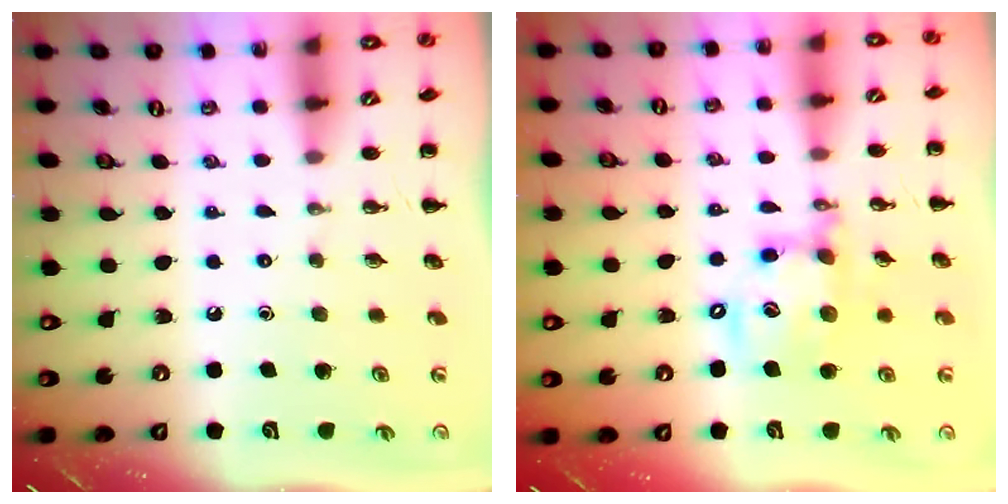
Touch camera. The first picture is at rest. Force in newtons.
{"total": 13.4, "press": 13.1, "slide": 2.7}